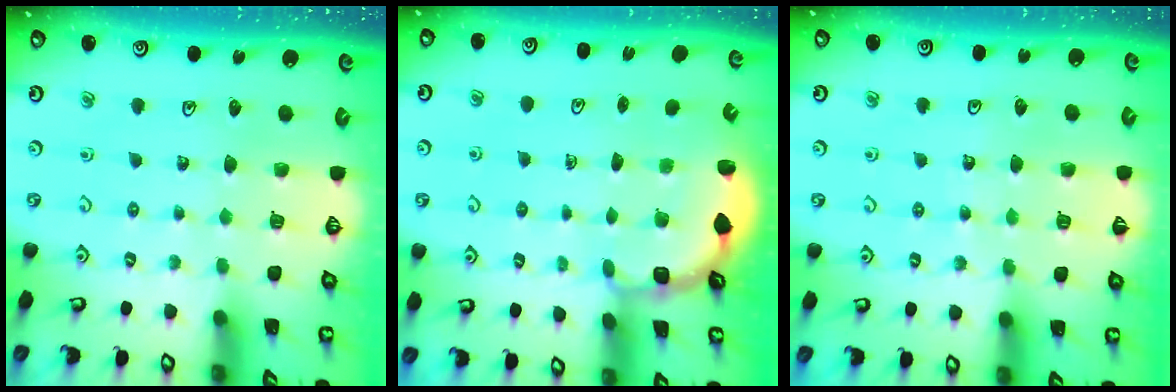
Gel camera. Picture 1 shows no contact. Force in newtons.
{"total": 2.8, "press": 2.5, "slide": 1.4}
{"total": 6.8, "press": 6.8, "slide": 0.7}